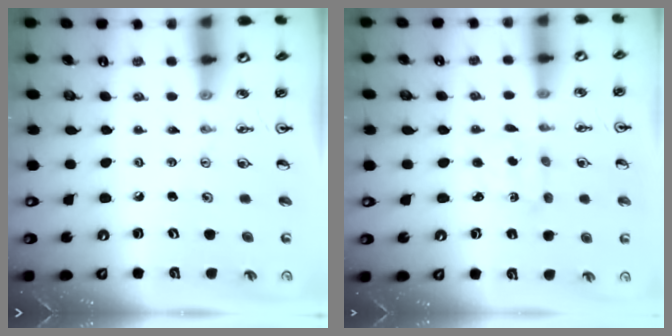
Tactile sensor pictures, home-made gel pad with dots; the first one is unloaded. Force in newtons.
{"total": 2.3, "press": 2.3, "slide": 0.4}